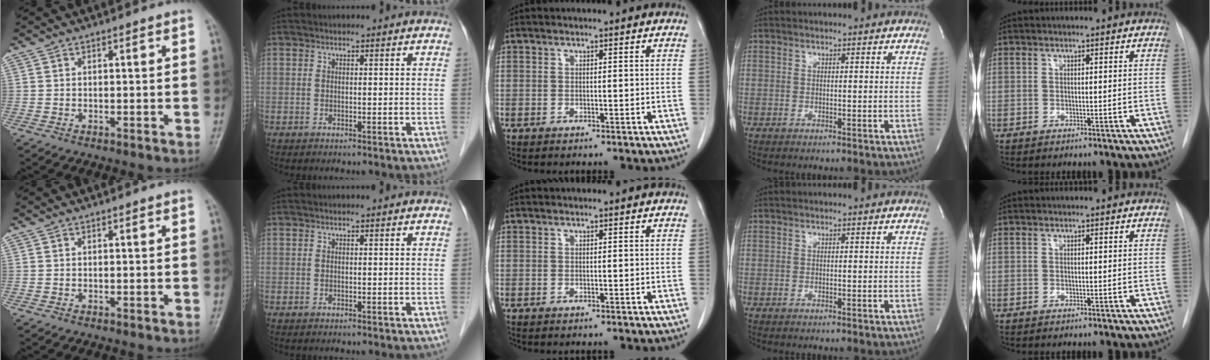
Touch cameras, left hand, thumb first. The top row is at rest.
{}